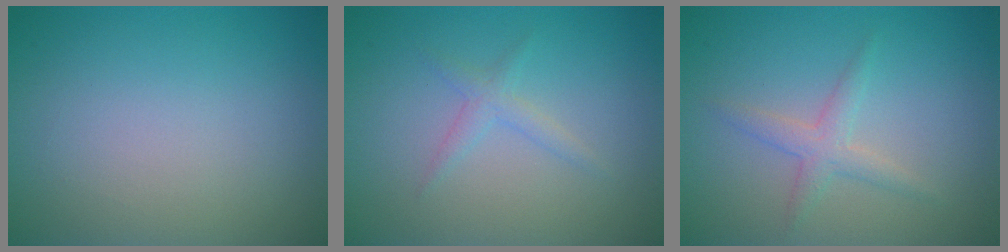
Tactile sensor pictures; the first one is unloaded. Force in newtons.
{"total": 1.3, "press": 1.3, "slide": 0.0}
{"total": 1.9, "press": 1.9, "slide": 0.0}